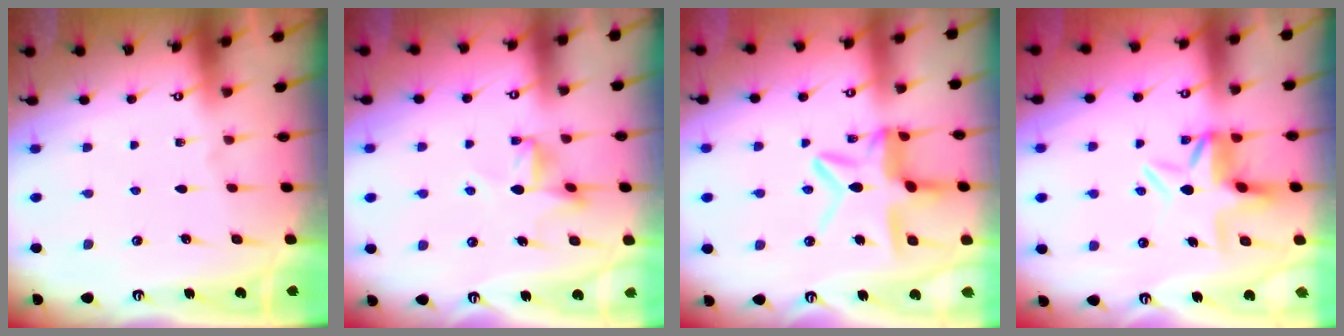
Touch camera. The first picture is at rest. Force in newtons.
{"total": 5.5, "press": 5.5, "slide": 0.5}
{"total": 12.6, "press": 12.5, "slide": 1.2}
{"total": 6.5, "press": 6.1, "slide": 2.4}